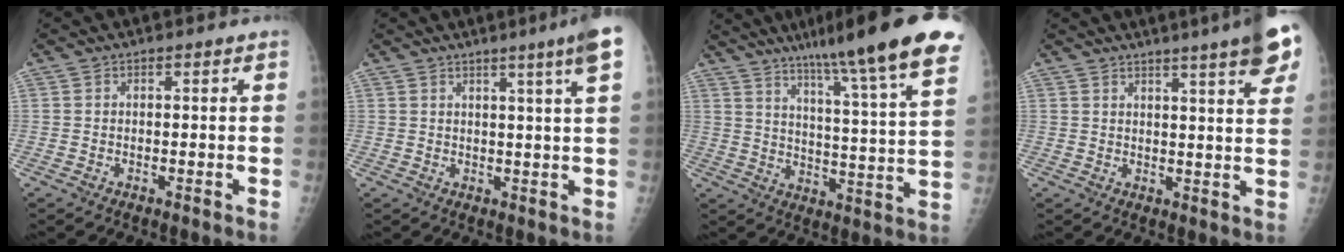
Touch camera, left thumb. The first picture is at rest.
{"total": 6.7, "force": [3.6, -0.9, 5.6], "torque": [-0.077, -0.014, 0.047]}
{"total": 23.5, "force": [16.5, 1.4, 16.6], "torque": [-0.235, -0.062, 0.234]}
{"total": 13.0, "force": [8.3, 1.6, 9.9], "torque": [-0.115, -0.024, 0.092]}